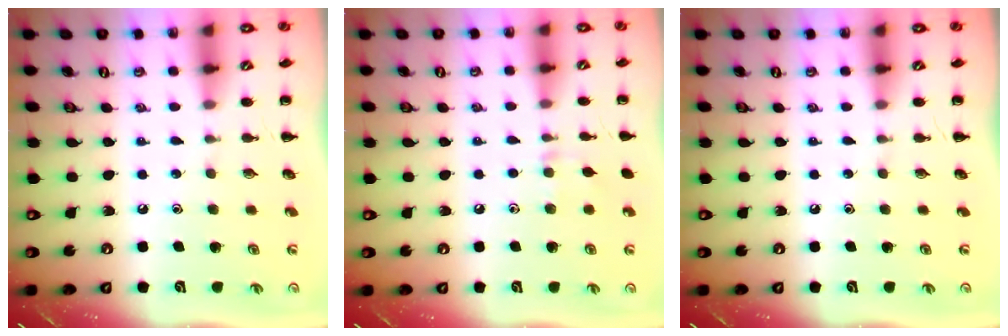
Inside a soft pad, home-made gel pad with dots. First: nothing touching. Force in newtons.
{"total": 5.8, "press": 5.5, "slide": 1.9}
{"total": 0.0}